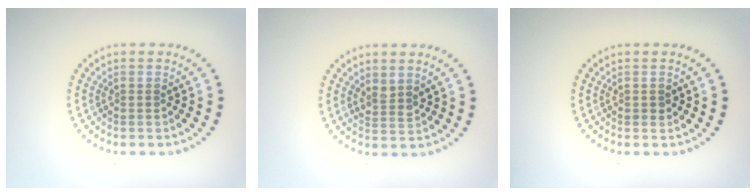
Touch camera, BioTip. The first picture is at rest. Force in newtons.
{"total": 1.5, "press": 1.2, "slide": 0.9}
{"total": 0.8, "press": 0.8, "slide": 0.1}